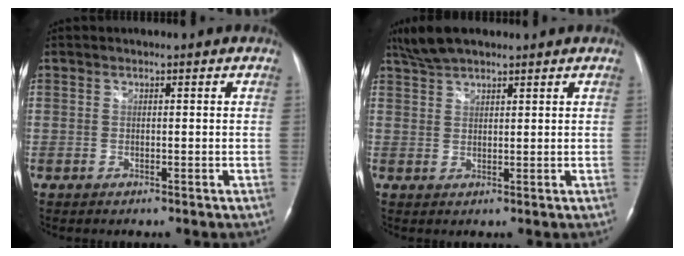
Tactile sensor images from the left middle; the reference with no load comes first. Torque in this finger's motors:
{"motor_torque": [0.19, -0.11, -0.01, 0.03]}